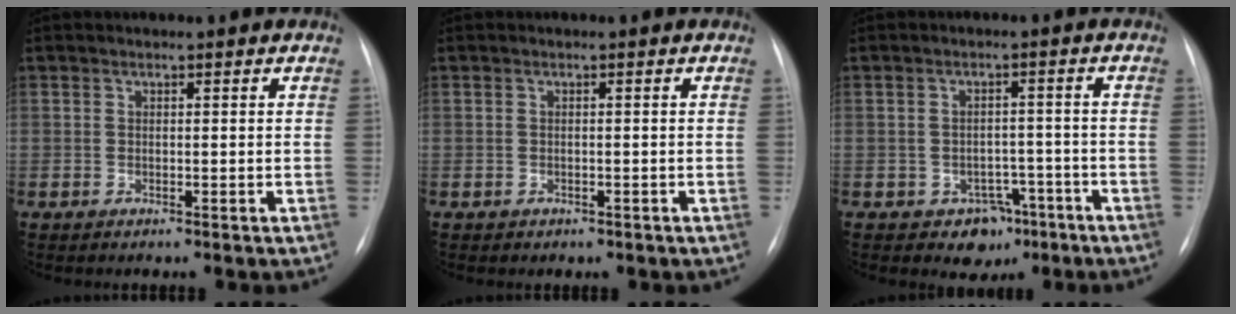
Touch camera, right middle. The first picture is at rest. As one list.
[{"total": 0.8, "force": [-0.4, 0.6, 0.1], "torque": [-0.007, 0.003, -0.003]}, {"total": 4.8, "force": [-2.8, 3.7, 1.3], "torque": [-0.003, 0.017, -0.029]}]